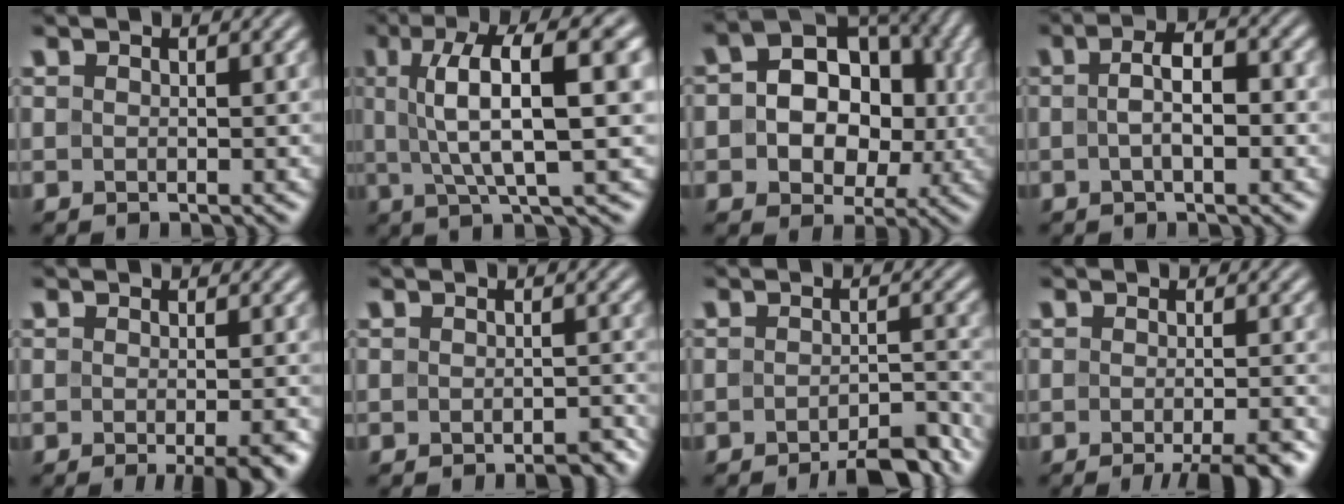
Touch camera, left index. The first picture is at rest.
{"total": 10.2, "force": [2.5, 2.7, 9.5], "torque": [-0.145, 0.014, 0.041]}
{"total": 11.1, "force": [0.6, 8.2, 7.6], "torque": [-0.087, 0.012, 0.001]}
{"total": 4.1, "force": [-0.1, 1.5, 3.8], "torque": [-0.068, 0.005, -0.004]}
{"total": 4.4, "force": [-1.8, 1.1, 3.8], "torque": [-0.037, -0.003, -0.020]}
{"total": 2.1, "force": [-1.5, 0.7, 1.2], "torque": [-0.012, 0.004, -0.016]}
{"total": 4.7, "force": [-3.7, 1.1, 2.7], "torque": [-0.035, 0.005, -0.049]}
{"total": 4.7, "force": [-2.8, 0.8, 3.7], "torque": [-0.037, -0.001, -0.040]}